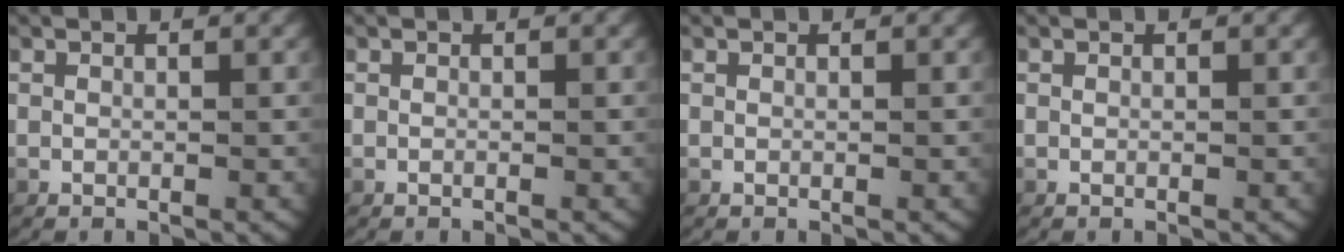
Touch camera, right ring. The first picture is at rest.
{"total": 0.0}
{"total": 0.0}
{"total": 0.0}